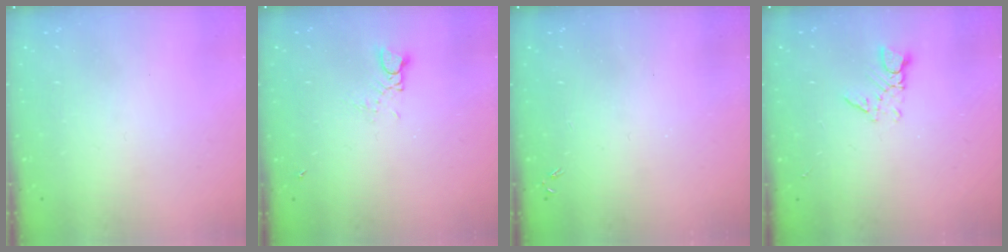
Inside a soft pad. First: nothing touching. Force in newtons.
{"total": 2.7, "press": 2.7, "slide": 0.2}
{"total": 0.0}
{"total": 4.1, "press": 4.1, "slide": 0.5}